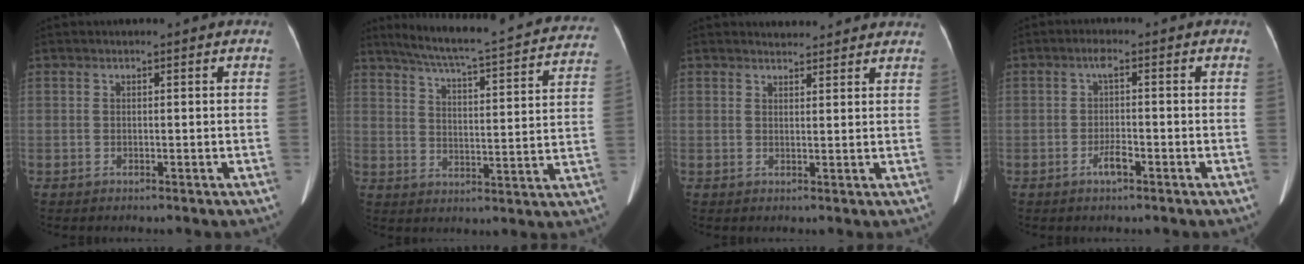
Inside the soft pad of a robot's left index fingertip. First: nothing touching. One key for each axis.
{"total": 26.1, "fx": 23.3, "fy": 2.7, "fz": 11.5, "tx": -0.174, "ty": -0.032, "tz": 0.288}
{"total": 5.5, "fx": 5.2, "fy": 1.5, "fz": 0.9, "tx": -0.006, "ty": 0.016, "tz": 0.052}
{"total": 3.0, "fx": -1.5, "fy": 0.6, "fz": 2.6, "tx": -0.051, "ty": -0.001, "tz": -0.028}